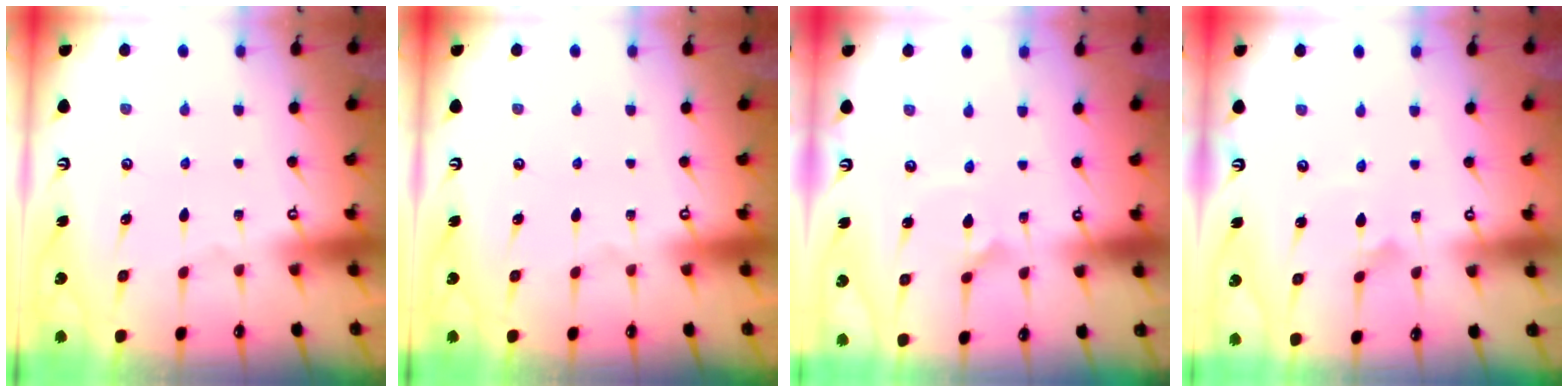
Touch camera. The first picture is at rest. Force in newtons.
{"total": 0.0}
{"total": 3.3, "press": 3.2, "slide": 0.3}
{"total": 1.5, "press": 1.5, "slide": 0.1}